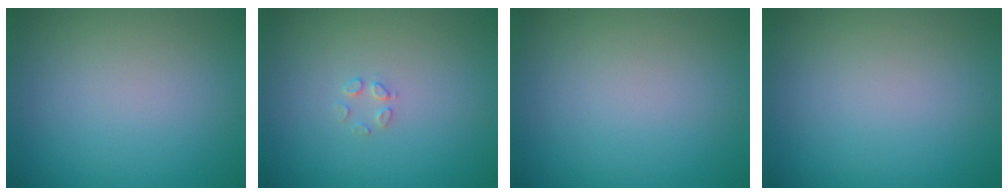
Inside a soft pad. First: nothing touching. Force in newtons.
{"total": 1.0, "press": 1.0, "slide": 0.1}
{"total": 0.0}
{"total": 0.0}